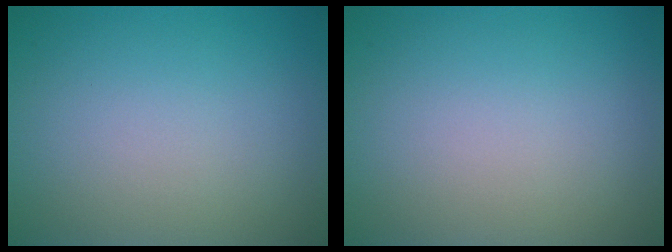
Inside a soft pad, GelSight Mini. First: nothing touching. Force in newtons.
{"total": 0.0}